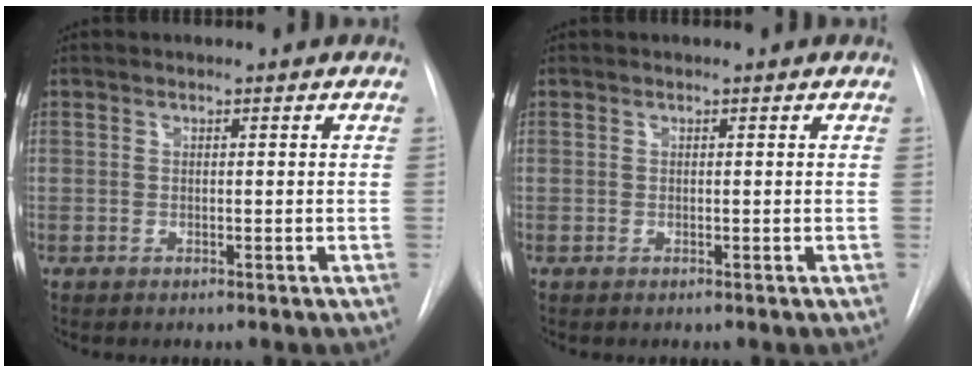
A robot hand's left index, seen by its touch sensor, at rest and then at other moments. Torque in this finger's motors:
{"motor_torque": [-0.09, 0.08, 0.01, 0.00]}